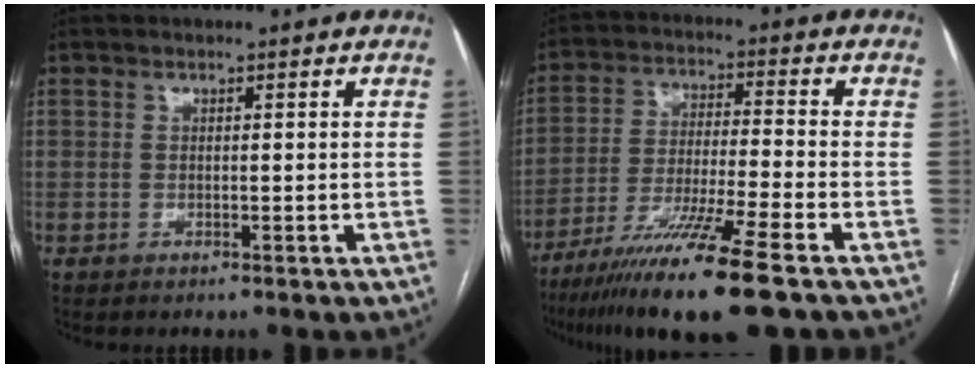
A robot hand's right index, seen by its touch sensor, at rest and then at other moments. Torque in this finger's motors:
{"motor_torque": [0.64, -0.66, 0.48, 0.21]}